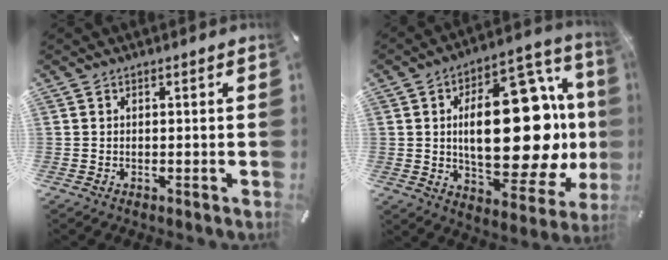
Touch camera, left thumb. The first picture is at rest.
{"total": 32.2, "force": [1.4, 15.4, 28.2], "torque": [-0.439, -0.019, 0.028]}